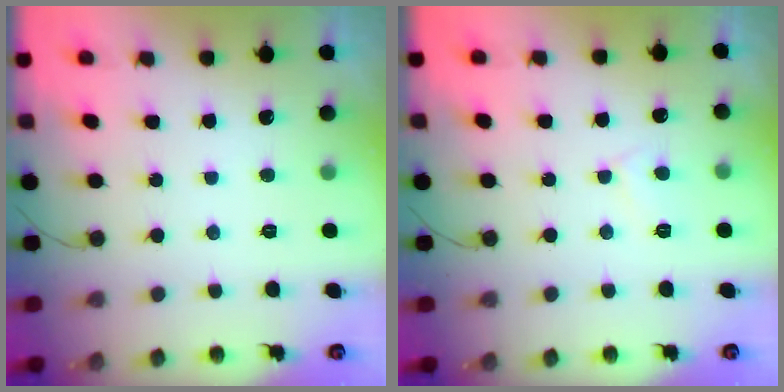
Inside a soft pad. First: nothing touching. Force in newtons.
{"total": 2.9, "press": 2.9, "slide": 0.3}